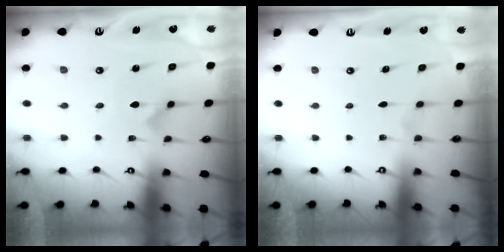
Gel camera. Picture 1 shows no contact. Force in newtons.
{"total": 0.0}